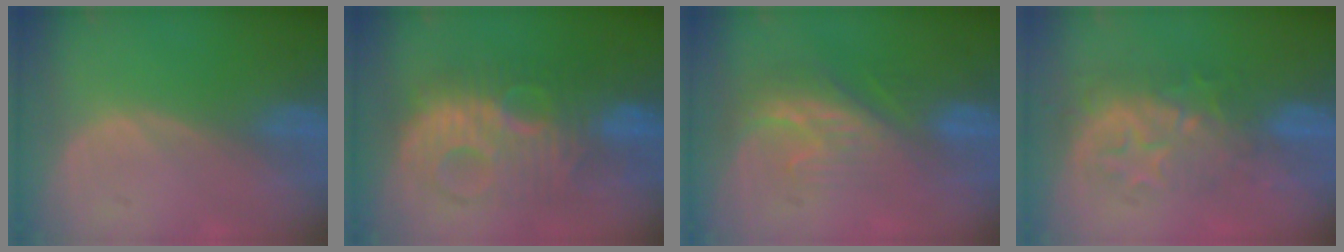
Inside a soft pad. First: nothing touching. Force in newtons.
{"total": 10.2, "press": 10.2, "slide": 0.4}
{"total": 8.3, "press": 7.1, "slide": 4.3}
{"total": 9.2, "press": 8.1, "slide": 4.5}